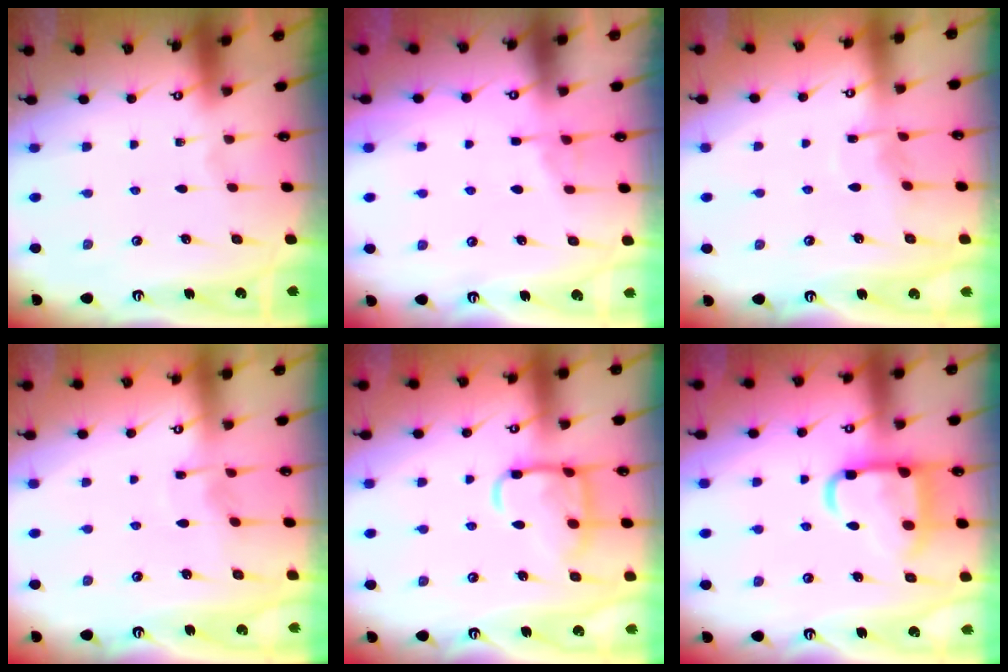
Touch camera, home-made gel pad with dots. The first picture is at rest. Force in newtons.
{"total": 3.6, "press": 3.6, "slide": 0.5}
{"total": 4.7, "press": 4.7, "slide": 0.3}
{"total": 3.1, "press": 3.1, "slide": 0.3}
{"total": 13.3, "press": 13.3, "slide": 1.1}
{"total": 13.5, "press": 13.4, "slide": 1.1}